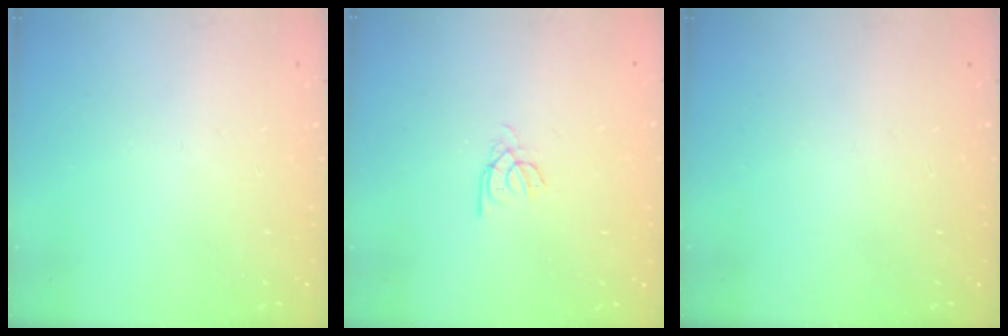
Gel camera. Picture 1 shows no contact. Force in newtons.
{"total": 2.0, "press": 1.9, "slide": 0.4}
{"total": 0.0}